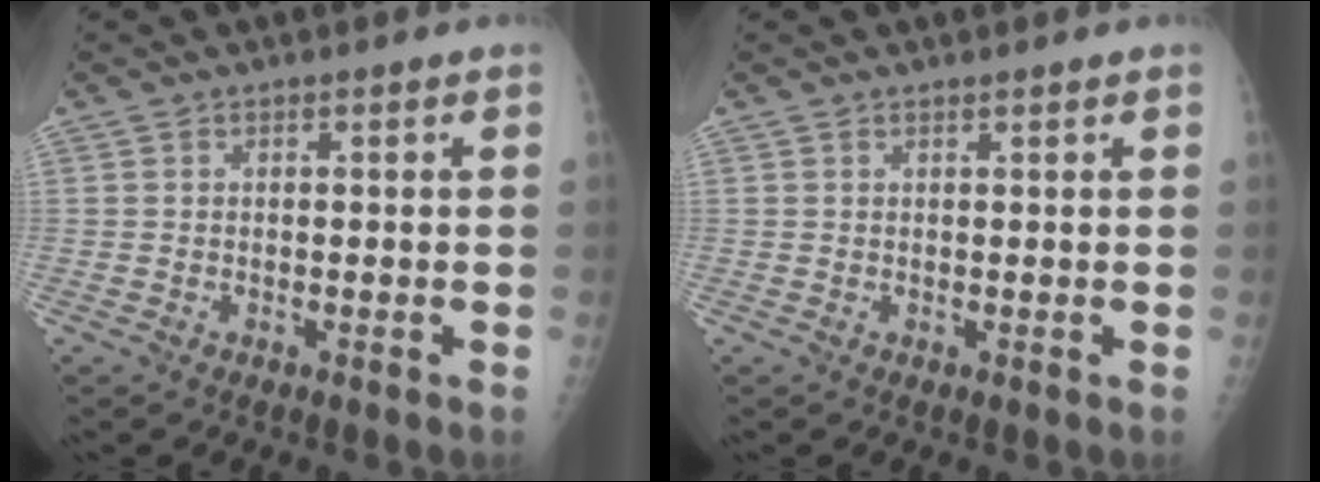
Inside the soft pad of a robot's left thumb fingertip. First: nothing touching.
{"total": 0.5, "force": [0.4, 0.0, 0.3], "torque": [-0.007, -0.002, 0.008]}